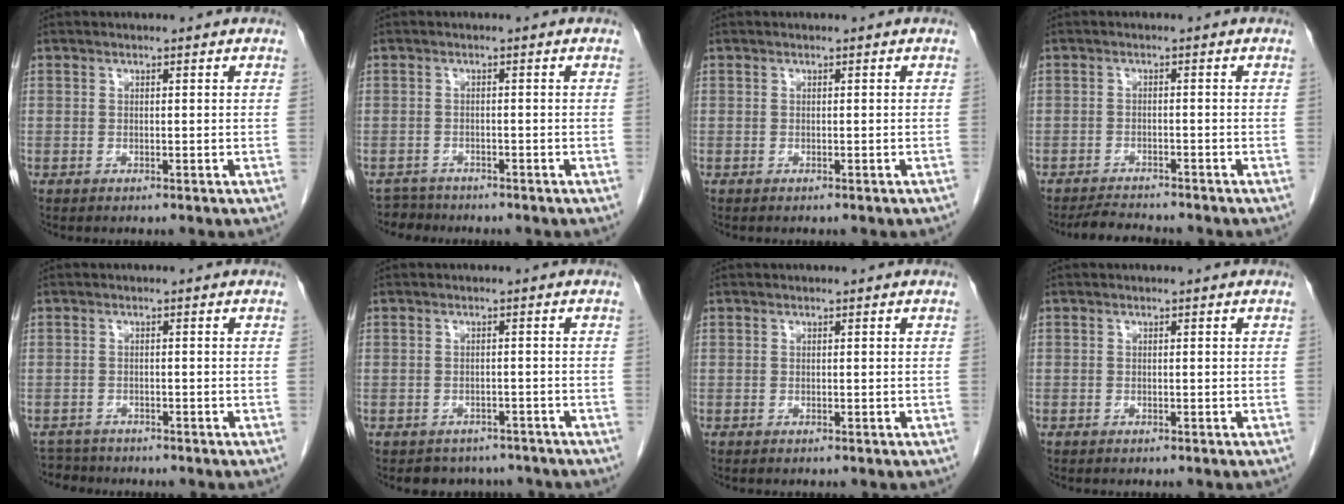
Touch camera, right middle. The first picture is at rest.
{"total": 2.6, "force": [-2.3, 0.7, -0.9], "torque": [0.013, -0.005, -0.041]}
{"total": 0.7, "force": [-0.6, 0.1, 0.4], "torque": [-0.006, -0.002, -0.005]}
{"total": 4.6, "force": [-4.4, 0.8, 1.0], "torque": [-0.020, -0.013, -0.070]}
{"total": 3.3, "force": [-3.0, 1.0, -0.6], "torque": [0.008, -0.007, -0.052]}
{"total": 5.3, "force": [-4.6, 2.7, 0.1], "torque": [0.005, 0.008, -0.053]}
{"total": 0.0}
{"total": 0.0}